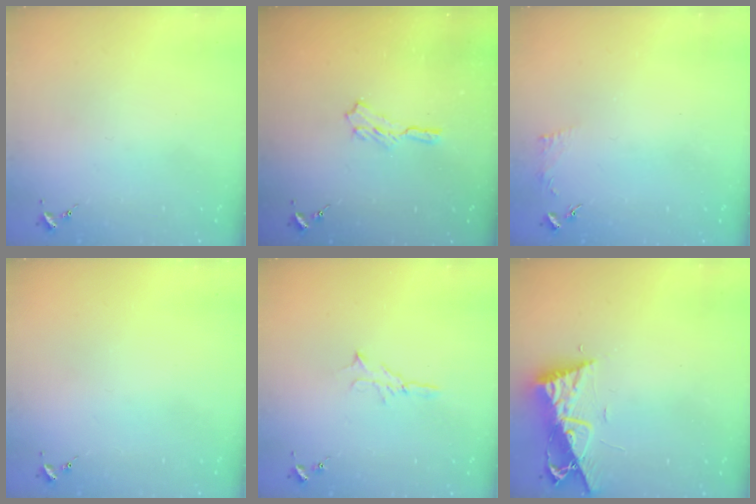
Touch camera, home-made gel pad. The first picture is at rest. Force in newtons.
{"total": 5.5, "press": 5.5, "slide": 0.6}
{"total": 3.4, "press": 3.3, "slide": 0.5}
{"total": 0.0}
{"total": 4.7, "press": 4.7, "slide": 0.5}
{"total": 9.7, "press": 9.7, "slide": 0.7}